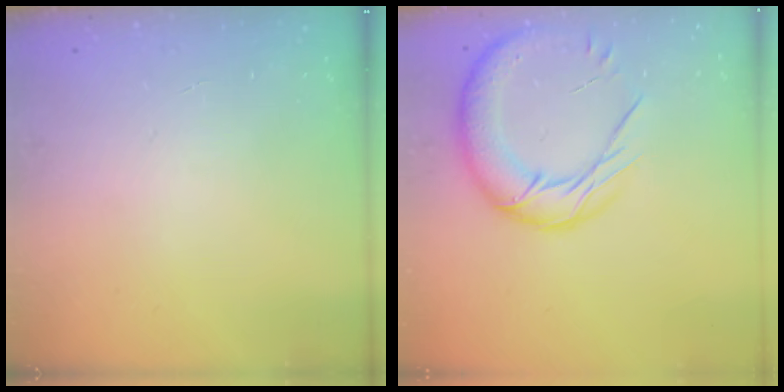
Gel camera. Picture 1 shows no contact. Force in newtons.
{"total": 16.6, "press": 16.4, "slide": 2.3}